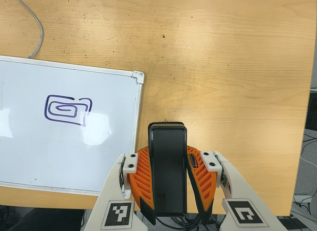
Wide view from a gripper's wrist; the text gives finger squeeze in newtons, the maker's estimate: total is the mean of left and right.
{"total": 8.1, "left": 6.2, "right": 10.0}